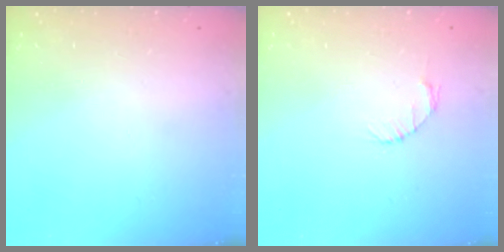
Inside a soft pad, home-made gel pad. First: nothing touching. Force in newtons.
{"total": 2.7, "press": 2.7, "slide": 0.4}